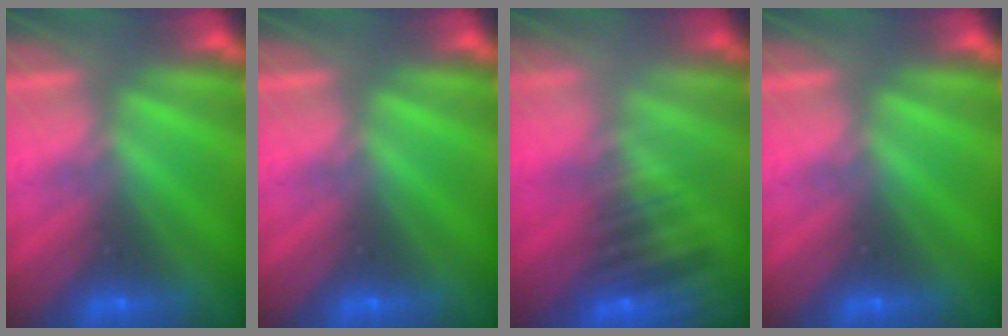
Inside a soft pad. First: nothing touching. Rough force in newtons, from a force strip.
{"total": 0.0}
{"total": 4.6}
{"total": 0.0}